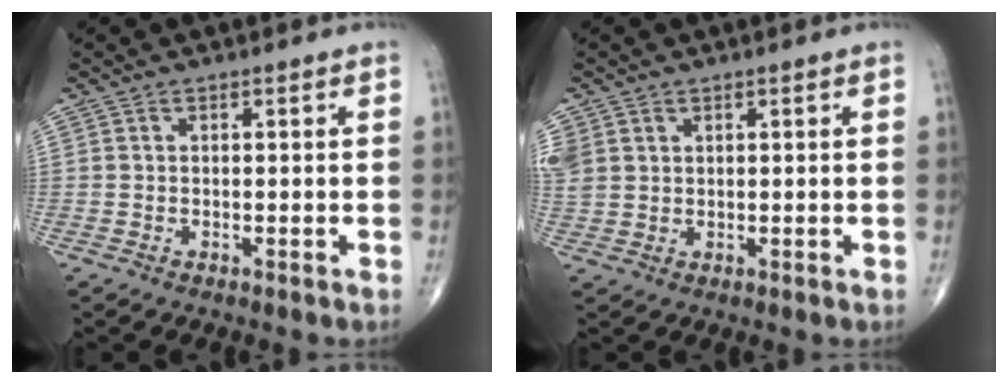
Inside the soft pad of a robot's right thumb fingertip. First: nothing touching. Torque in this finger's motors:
{"motor_torque": [0.06, 0.06, 0.42, 0.32, 0.04]}